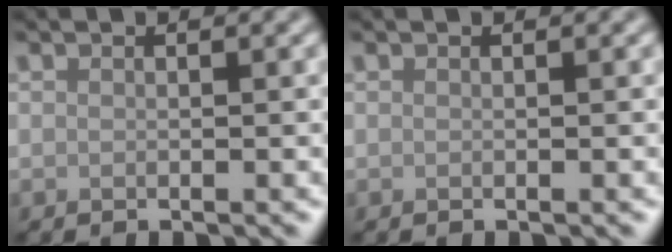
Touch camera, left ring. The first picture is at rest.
{"total": 0.0}